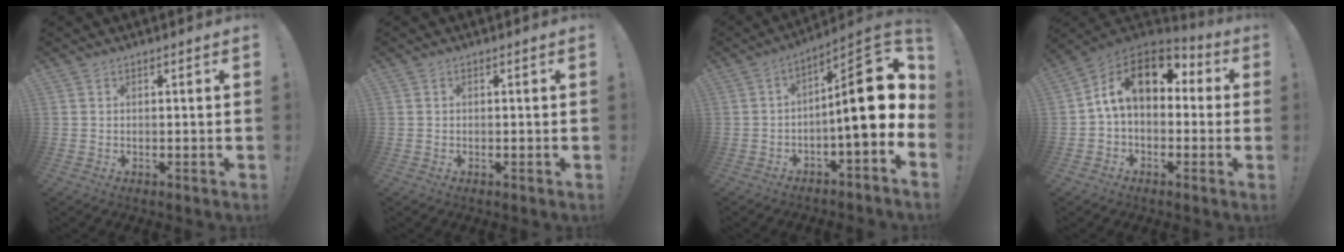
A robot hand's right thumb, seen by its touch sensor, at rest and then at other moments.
{"total": 0.0}
{"total": 17.2, "force": [0.7, 5.0, 16.4], "torque": [-0.228, 0.003, 0.012]}
{"total": 15.6, "force": [4.5, 9.6, 11.4], "torque": [-0.191, 0.003, 0.081]}